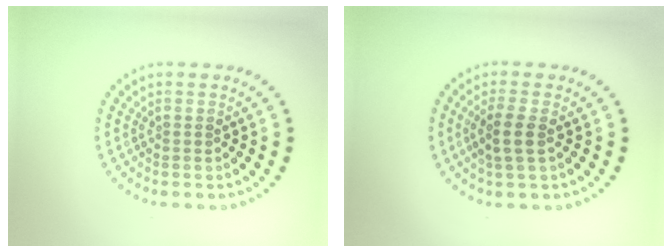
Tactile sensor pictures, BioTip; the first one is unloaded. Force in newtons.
{"total": 2.2, "press": 2.1, "slide": 0.8}